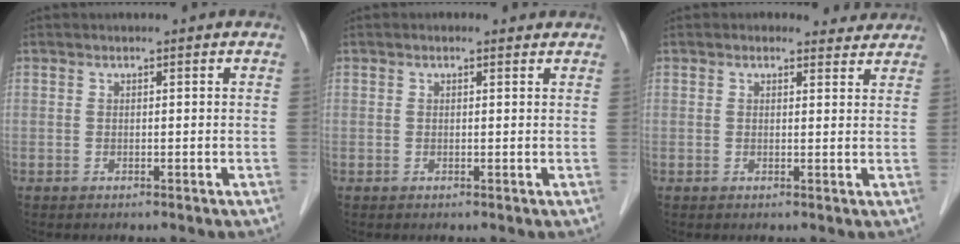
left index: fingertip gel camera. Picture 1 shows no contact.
{"total": 0.8, "force": [0.6, 0.5, 0.2], "torque": [-0.008, 0.005, 0.004]}
{"total": 3.6, "force": [3.3, 1.5, -0.3], "torque": [0.010, -0.003, 0.025]}